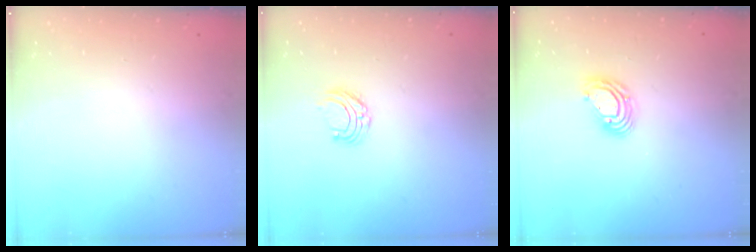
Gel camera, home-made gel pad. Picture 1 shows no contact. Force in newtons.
{"total": 5.2, "press": 5.2, "slide": 0.5}
{"total": 8.7, "press": 8.6, "slide": 1.4}